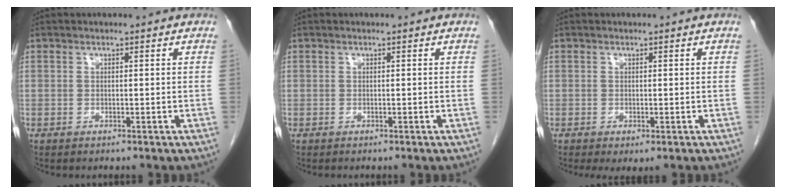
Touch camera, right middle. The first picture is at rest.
{"total": 0.0}
{"total": 1.6, "force": [-0.6, 0.8, 1.3], "torque": [-0.024, -0.005, -0.002]}